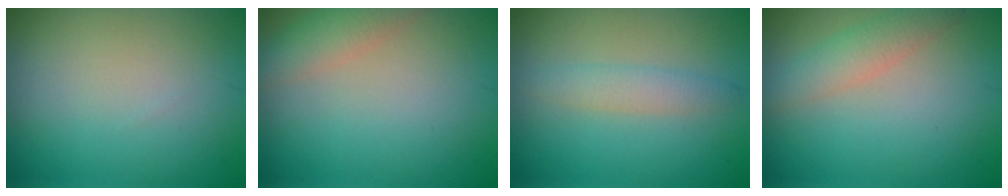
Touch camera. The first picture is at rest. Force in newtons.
{"total": 2.6, "press": 2.6, "slide": 0.1}
{"total": 2.0, "press": 2.0, "slide": 0.1}
{"total": 2.6, "press": 2.6, "slide": 0.1}